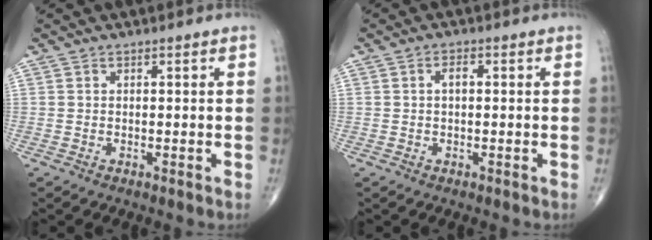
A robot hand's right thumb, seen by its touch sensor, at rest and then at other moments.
{"total": 2.0, "force": [0.2, 1.0, 1.7], "torque": [-0.026, 0.006, 0.000]}